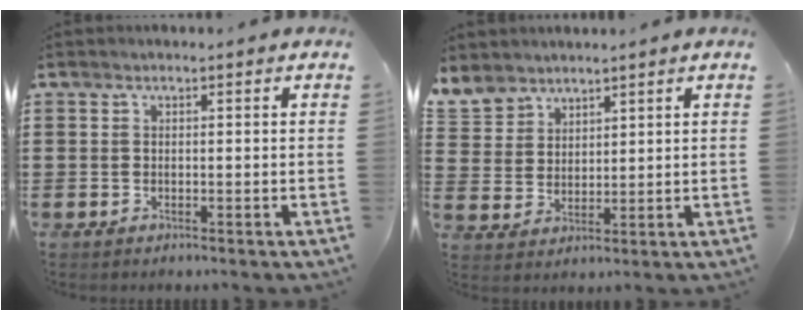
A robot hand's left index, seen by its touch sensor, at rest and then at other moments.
{"total": 4.9, "force": [4.1, 2.8, 0.3], "torque": [-0.030, -0.006, 0.078]}